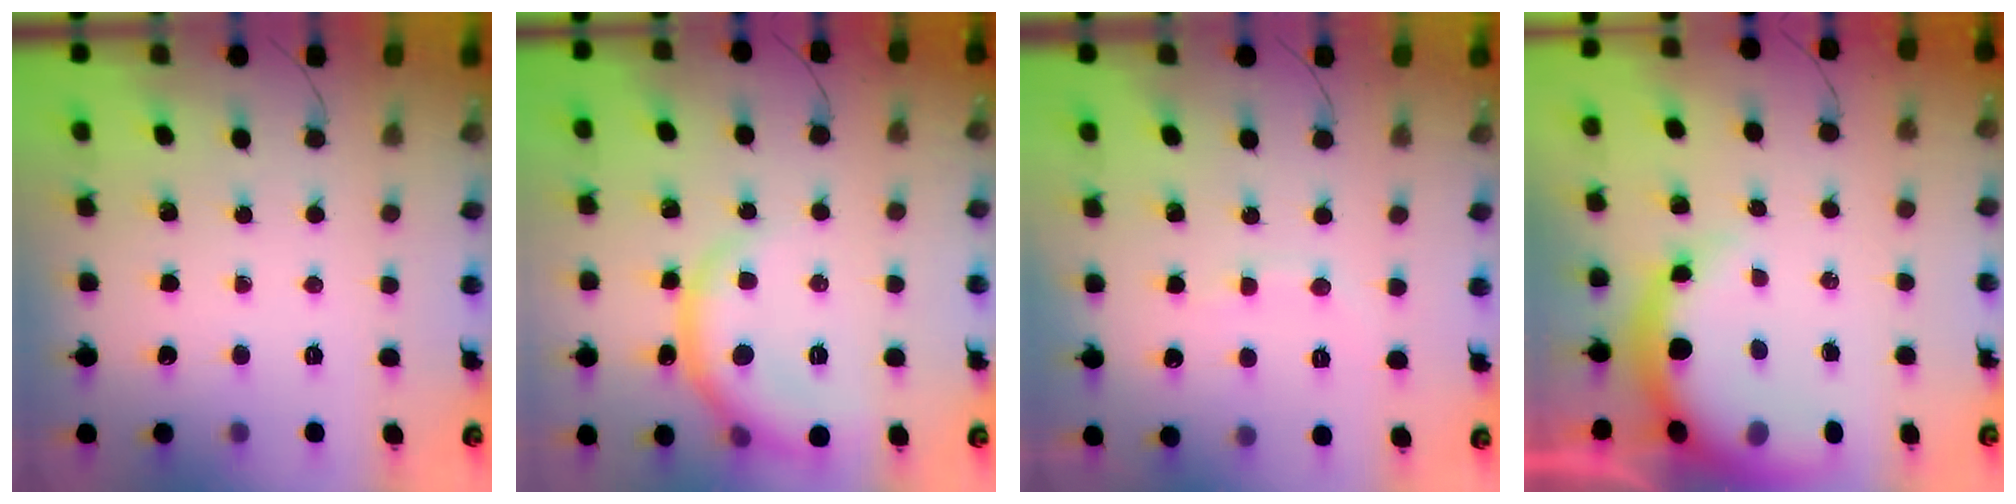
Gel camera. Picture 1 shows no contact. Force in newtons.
{"total": 8.8, "press": 8.8, "slide": 0.2}
{"total": 6.4, "press": 6.3, "slide": 1.2}
{"total": 10.5, "press": 10.1, "slide": 2.7}